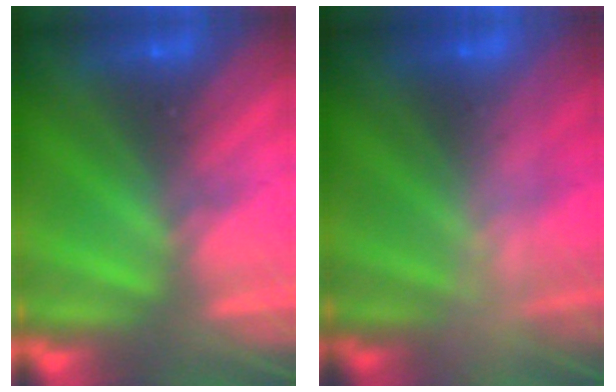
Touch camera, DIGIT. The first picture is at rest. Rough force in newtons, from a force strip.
{"total": 2.8}